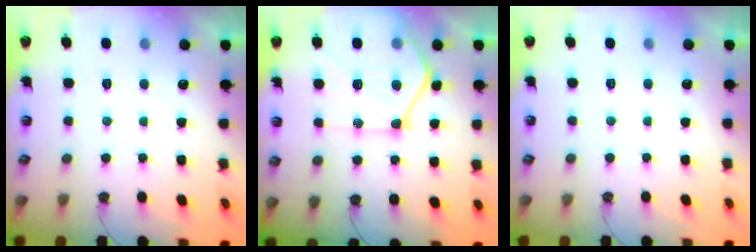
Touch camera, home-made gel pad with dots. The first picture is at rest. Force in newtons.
{"total": 18.3, "press": 18.3, "slide": 1.6}
{"total": 0.0}